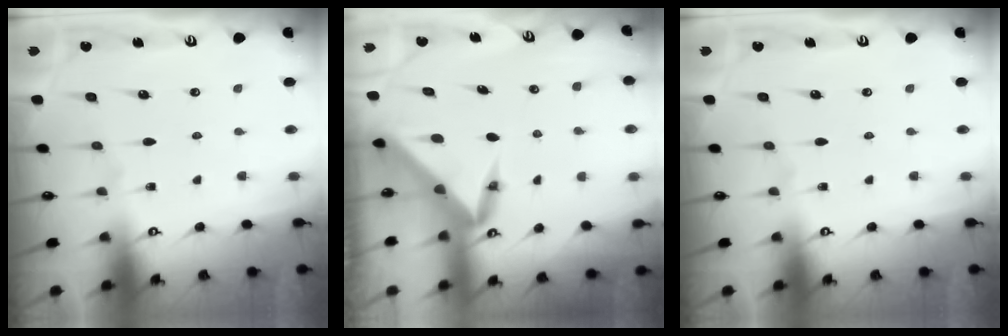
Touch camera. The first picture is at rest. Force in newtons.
{"total": 4.0, "press": 4.0, "slide": 0.1}
{"total": 0.0}